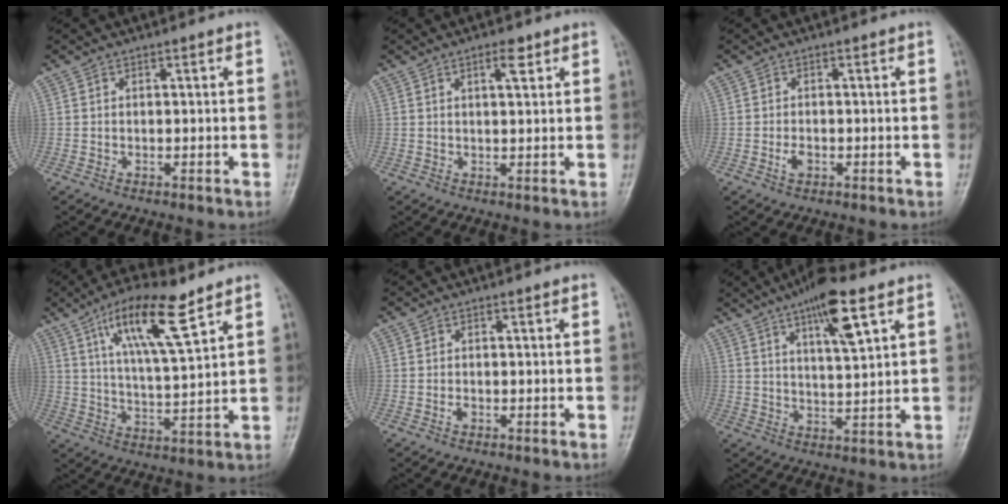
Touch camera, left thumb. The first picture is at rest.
{"total": 3.2, "force": [1.8, 1.1, 2.5], "torque": [-0.034, -0.008, 0.028]}
{"total": 2.0, "force": [-0.7, 1.2, 1.4], "torque": [-0.024, 0.002, -0.011]}
{"total": 13.9, "force": [8.0, 3.3, 10.9], "torque": [-0.182, -0.031, 0.144]}
{"total": 0.9, "force": [-0.4, 0.6, 0.6], "torque": [-0.009, 0.000, -0.007]}
{"total": 10.9, "force": [6.0, 2.4, 8.8], "torque": [-0.140, -0.023, 0.099]}